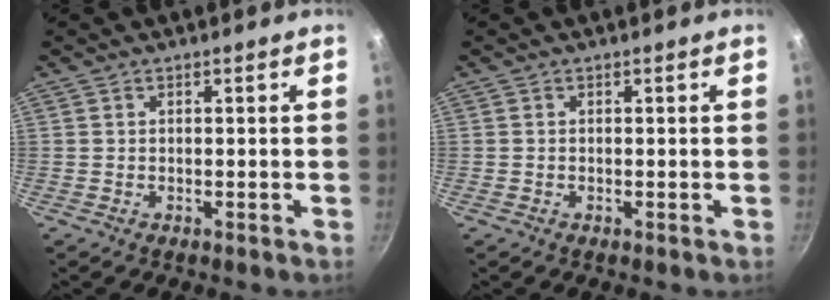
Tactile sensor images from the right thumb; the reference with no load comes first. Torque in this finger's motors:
{"motor_torque": [-0.19, 0.16, 0.18, 0.04, 0.11]}